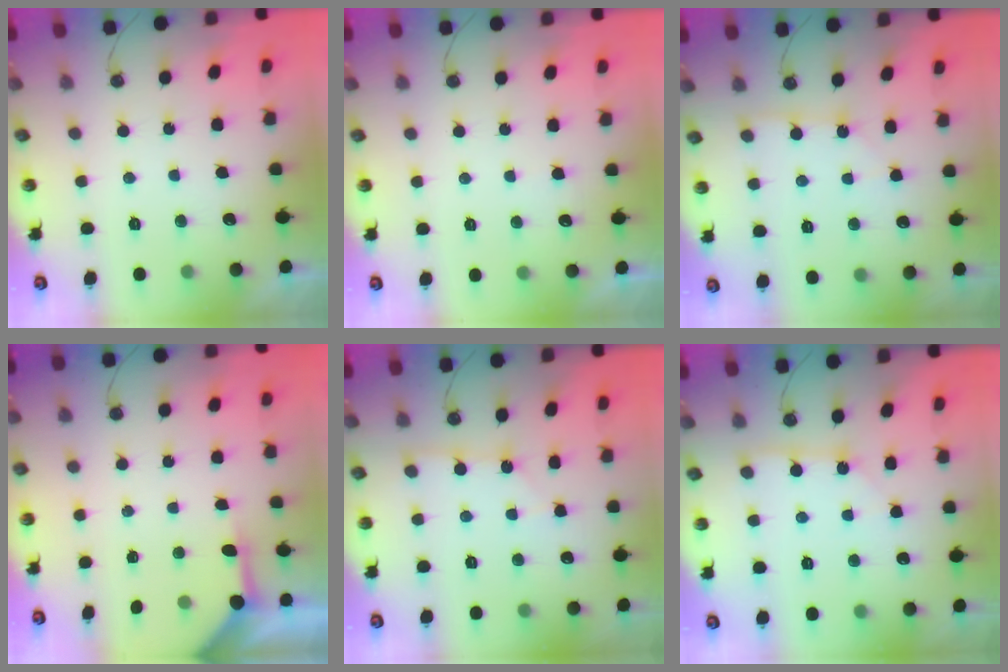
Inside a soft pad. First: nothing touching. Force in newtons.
{"total": 2.9, "press": 2.9, "slide": 0.5}
{"total": 2.8, "press": 2.8, "slide": 0.3}
{"total": 3.9, "press": 3.9, "slide": 0.5}
{"total": 1.9, "press": 1.9, "slide": 0.2}
{"total": 2.6, "press": 2.6, "slide": 0.0}